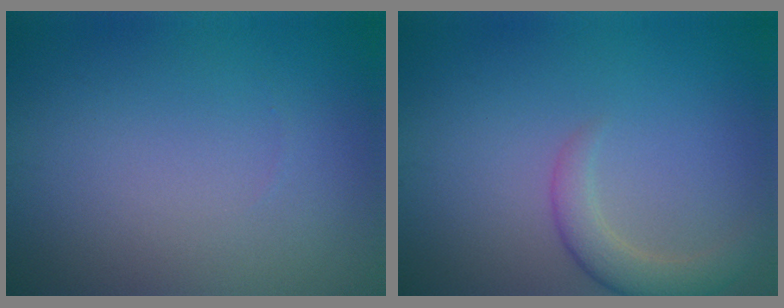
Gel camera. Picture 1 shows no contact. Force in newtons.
{"total": 2.7, "press": 2.7, "slide": 0.2}